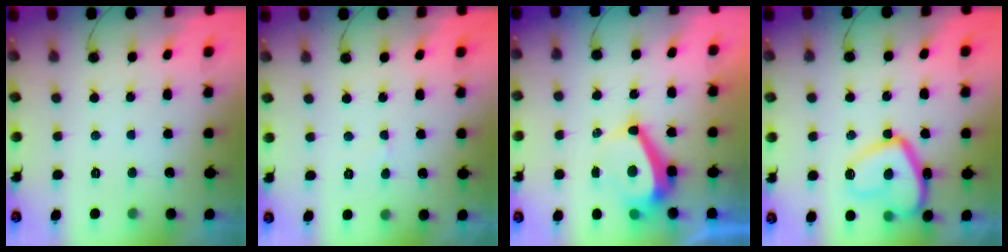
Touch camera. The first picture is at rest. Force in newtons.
{"total": 2.6, "press": 2.6, "slide": 0.2}
{"total": 8.5, "press": 8.4, "slide": 0.7}
{"total": 14.4, "press": 14.3, "slide": 1.5}